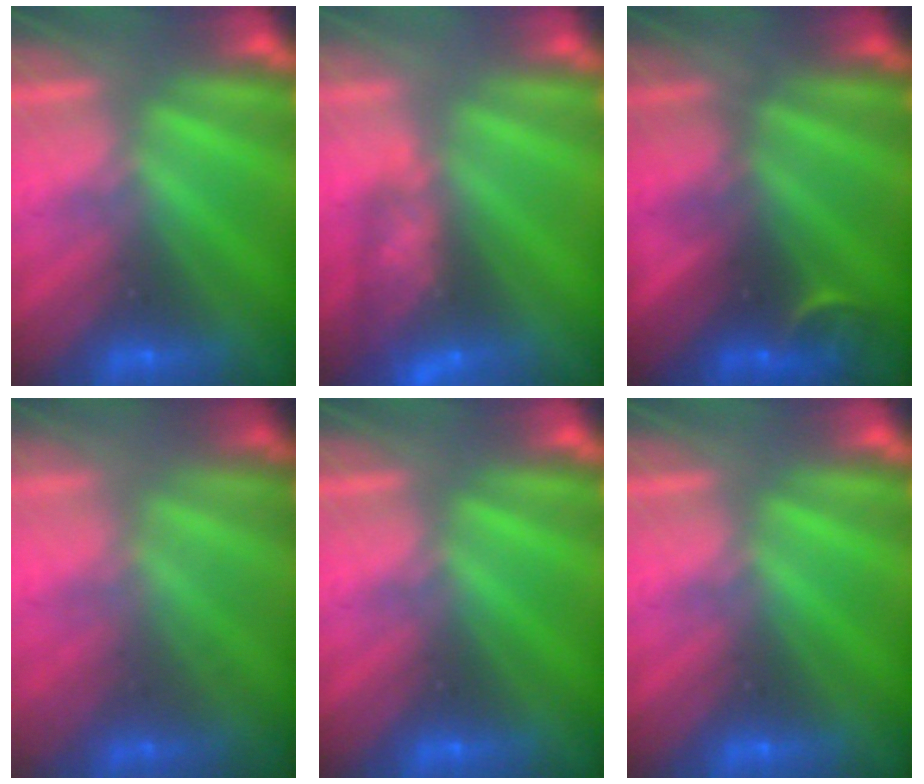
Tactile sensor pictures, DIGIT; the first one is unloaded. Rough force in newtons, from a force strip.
{"total": 8.3}
{"total": 2.9}
{"total": 1.5}
{"total": 0.0}
{"total": 0.0}